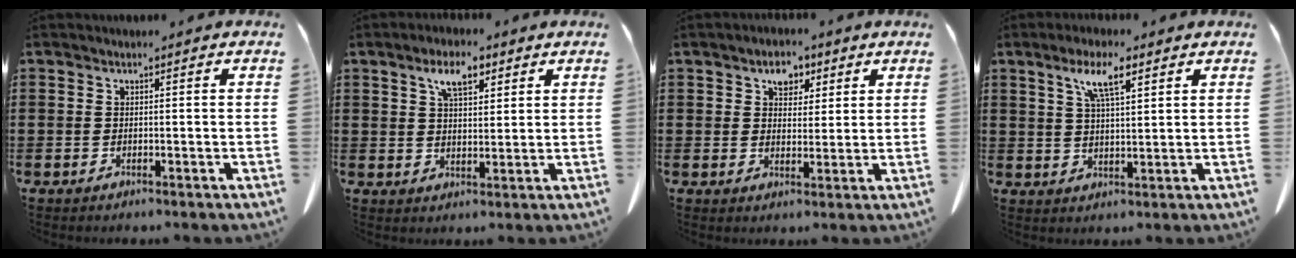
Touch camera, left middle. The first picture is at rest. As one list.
[{"total": 5.7, "force": [3.4, 2.4, 4.0], "torque": [-0.072, 0.004, 0.055]}, {"total": 4.1, "force": [2.5, 2.8, 1.6], "torque": [-0.021, 0.004, 0.040]}, {"total": 6.7, "force": [3.8, 1.5, 5.3], "torque": [-0.107, 0.006, 0.064]}]